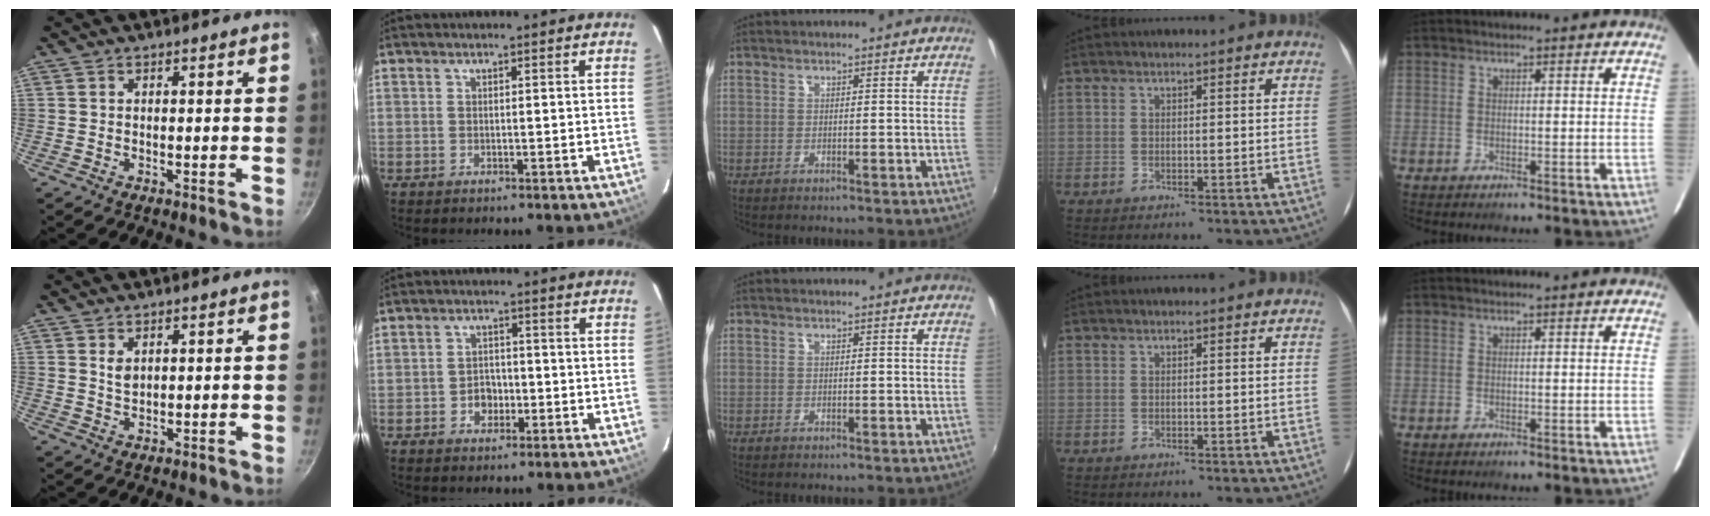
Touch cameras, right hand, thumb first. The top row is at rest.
{"thumb": {"total": 2.3, "force": [1.0, 1.5, 1.5], "torque": [-0.024, -0.006, 0.021]}, "index": {"total": 3.7, "force": [-1.4, 3.0, 1.6], "torque": [-0.032, 0.010, -0.015]}}